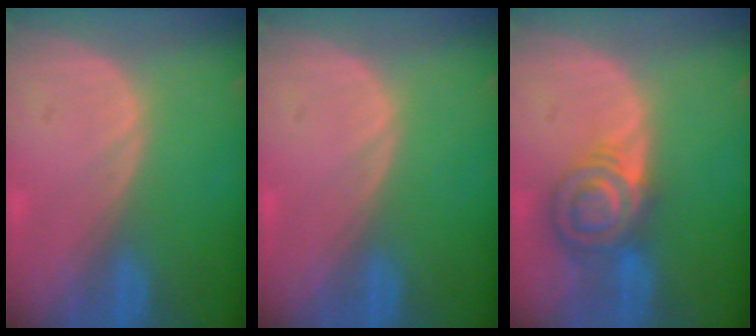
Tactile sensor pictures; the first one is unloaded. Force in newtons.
{"total": 0.0}
{"total": 6.9, "press": 6.4, "slide": 2.5}